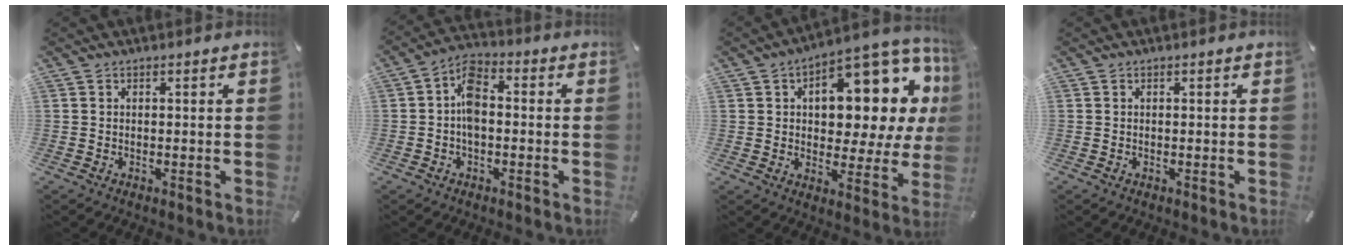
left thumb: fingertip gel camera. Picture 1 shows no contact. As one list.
[{"total": 7.3, "force": [-1.1, 4.5, 5.6], "torque": [-0.110, 0.018, -0.019]}, {"total": 15.9, "force": [6.5, 8.3, 11.9], "torque": [-0.136, -0.069, 0.096]}, {"total": 0.0}]